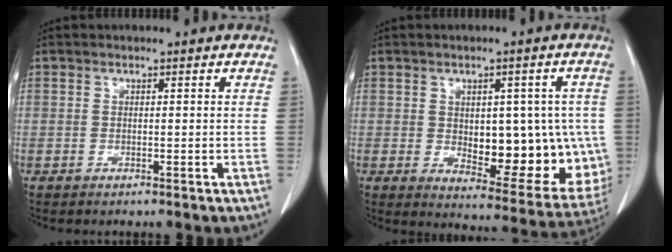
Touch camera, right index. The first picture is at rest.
{"total": 18.4, "force": [-1.6, 8.8, 16.2], "torque": [-0.182, 0.014, 0.010]}